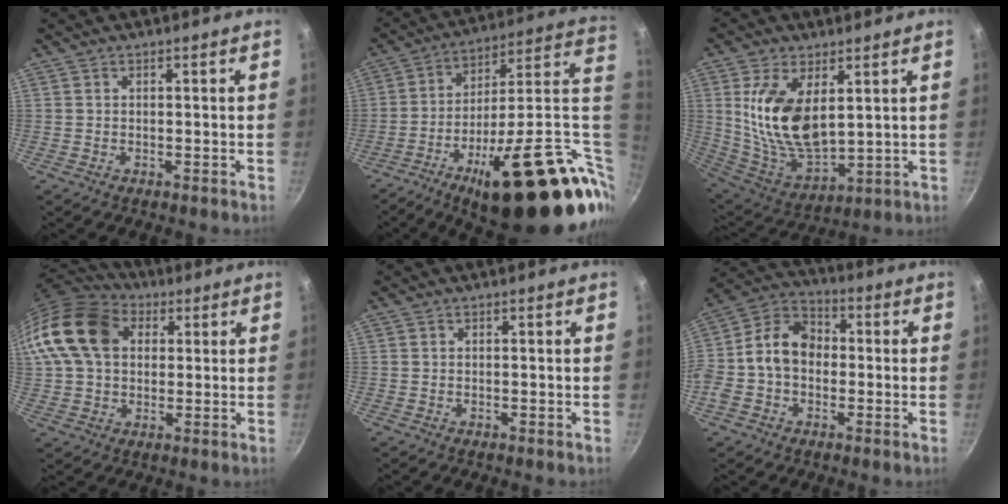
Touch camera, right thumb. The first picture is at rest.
{"total": 35.2, "force": [-7.5, 12.3, 32.1], "torque": [-0.426, 0.031, -0.112]}
{"total": 16.1, "force": [4.0, 8.6, 13.1], "torque": [-0.237, -0.036, 0.091]}
{"total": 16.8, "force": [4.0, 12.4, 10.5], "torque": [-0.187, 0.021, 0.059]}
{"total": 0.0}
{"total": 11.9, "force": [-0.8, 9.1, 7.6], "torque": [-0.105, 0.038, -0.040]}